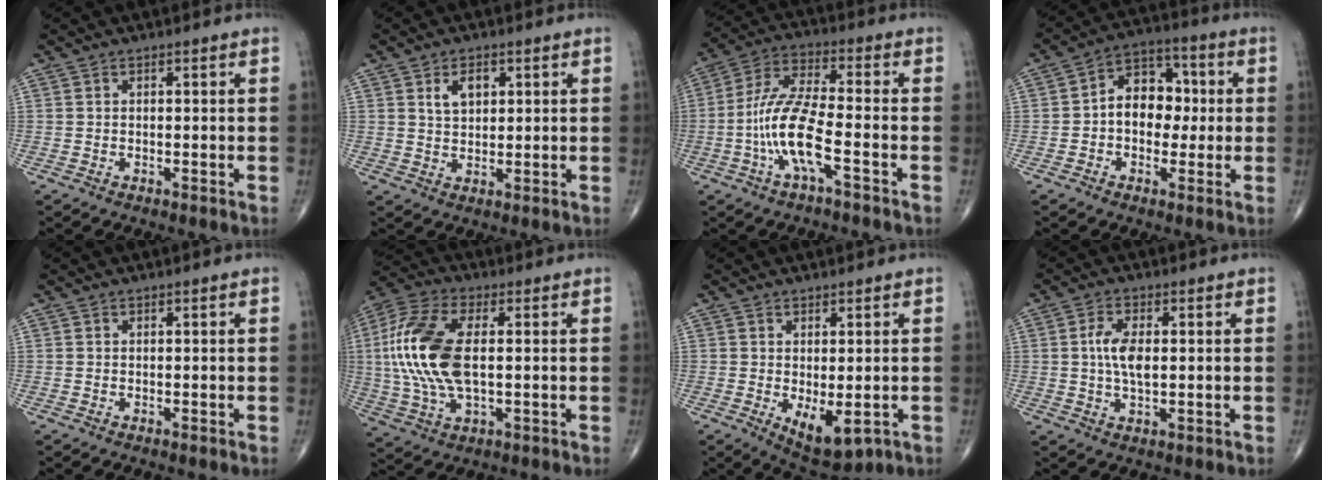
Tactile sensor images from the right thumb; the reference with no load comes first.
{"total": 4.7, "force": [1.9, 3.0, 3.1], "torque": [-0.040, -0.008, 0.033]}
{"total": 11.9, "force": [-3.9, 2.8, 10.9], "torque": [-0.240, 0.033, -0.077]}
{"total": 10.5, "force": [0.1, 7.7, 7.1], "torque": [-0.066, 0.030, -0.012]}
{"total": 0.0}
{"total": 17.7, "force": [1.3, 8.8, 15.3], "torque": [-0.343, 0.007, 0.022]}
{"total": 7.0, "force": [-1.6, 3.2, 6.0], "torque": [-0.085, -0.013, -0.007]}
{"total": 5.8, "force": [0.5, 2.7, 5.2], "torque": [-0.106, -0.001, 0.006]}